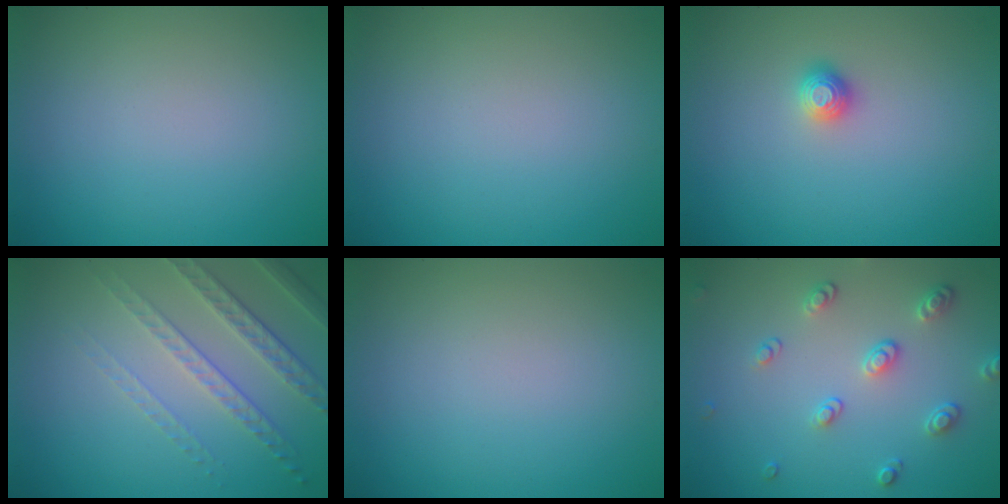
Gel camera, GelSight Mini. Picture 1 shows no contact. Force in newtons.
{"total": 0.0}
{"total": 1.1, "press": 1.0, "slide": 0.3}
{"total": 4.8, "press": 3.1, "slide": 3.7}
{"total": 0.0}
{"total": 2.6, "press": 2.5, "slide": 0.8}